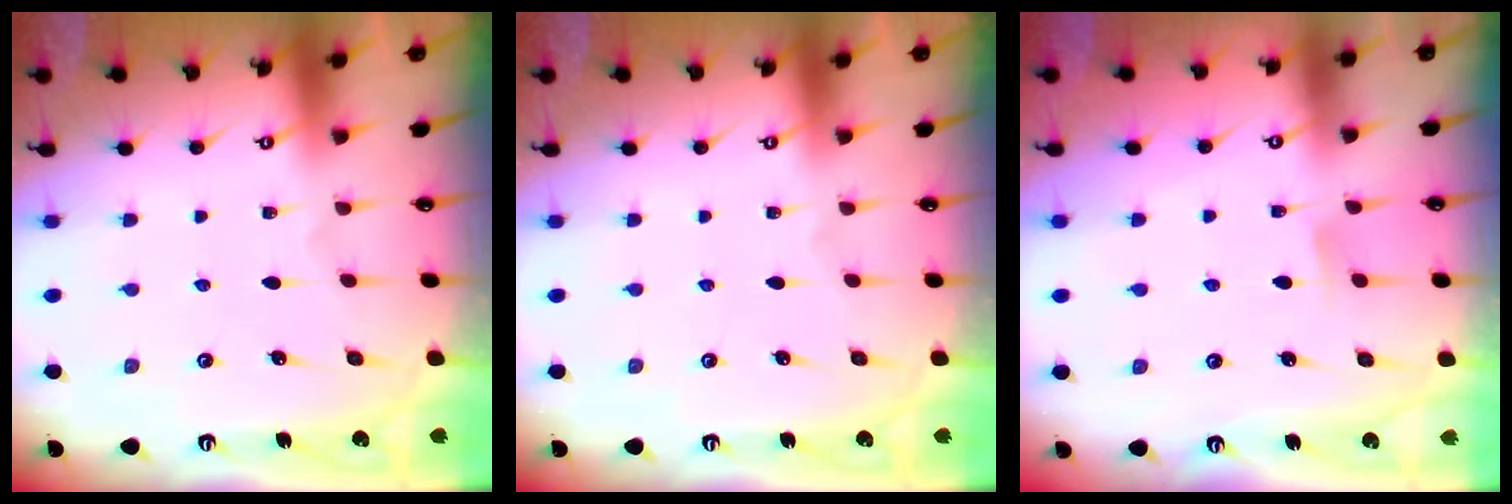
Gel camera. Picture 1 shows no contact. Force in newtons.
{"total": 0.0}
{"total": 3.6, "press": 3.5, "slide": 0.6}